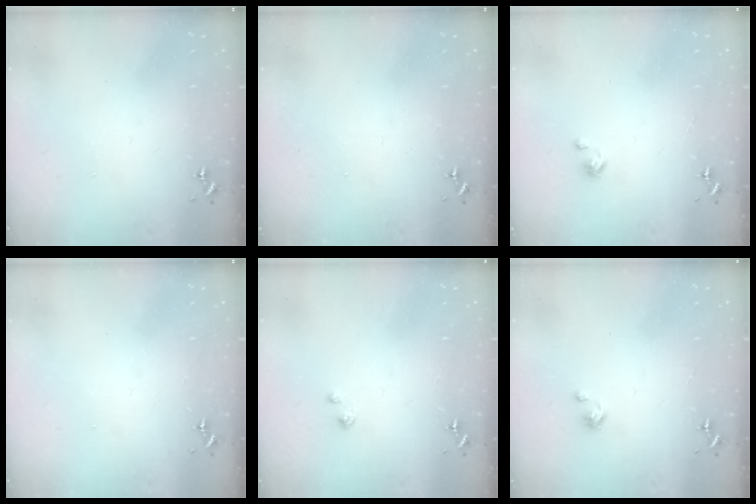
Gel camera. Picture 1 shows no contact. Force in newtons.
{"total": 0.0}
{"total": 2.7, "press": 2.7, "slide": 0.3}
{"total": 0.0}
{"total": 2.3, "press": 2.3, "slide": 0.3}
{"total": 2.7, "press": 2.7, "slide": 0.3}